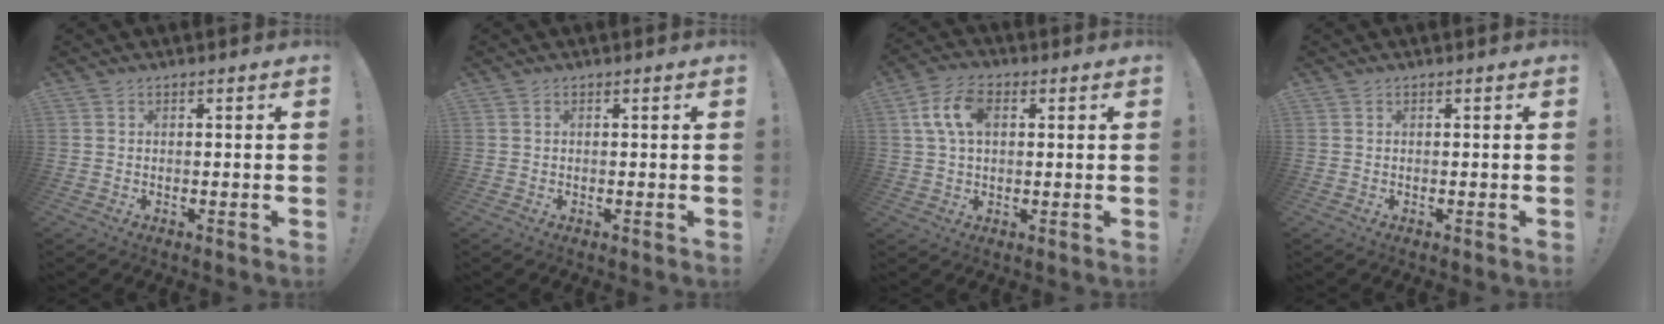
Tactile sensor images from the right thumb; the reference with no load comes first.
{"total": 0.0}
{"total": 10.1, "force": [2.5, 6.2, 7.5], "torque": [-0.140, 0.006, 0.045]}
{"total": 0.0}